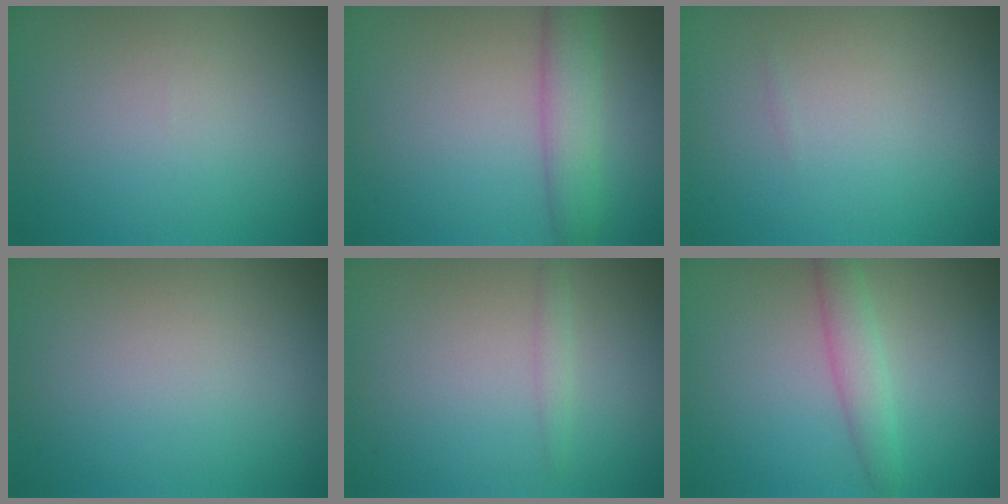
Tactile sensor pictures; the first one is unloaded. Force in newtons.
{"total": 3.7, "press": 3.6, "slide": 0.2}
{"total": 0.0}
{"total": 0.0}
{"total": 0.8, "press": 0.8, "slide": 0.0}
{"total": 2.5, "press": 2.5, "slide": 0.1}